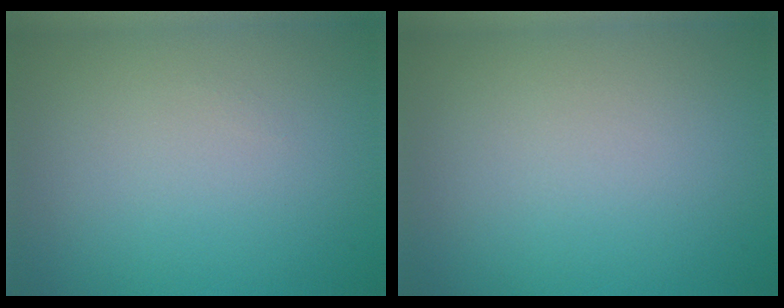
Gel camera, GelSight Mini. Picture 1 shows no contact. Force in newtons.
{"total": 0.0}